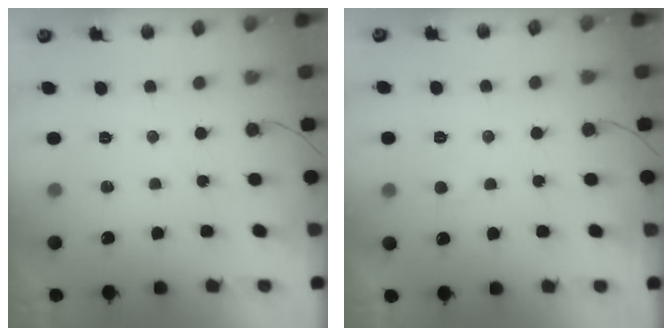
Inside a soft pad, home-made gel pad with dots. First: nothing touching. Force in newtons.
{"total": 3.2, "press": 3.2, "slide": 0.3}